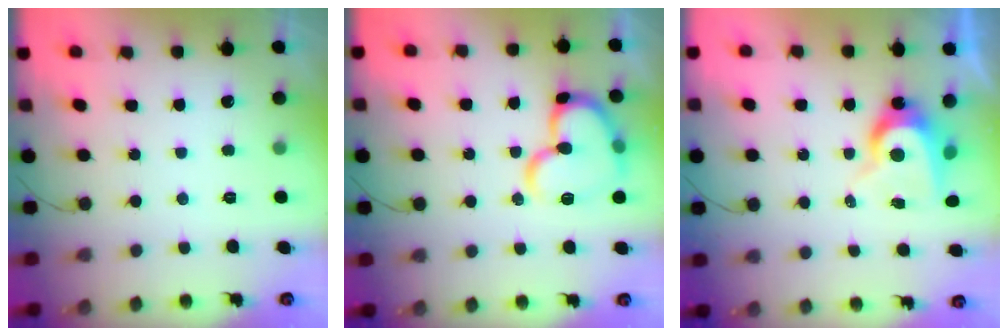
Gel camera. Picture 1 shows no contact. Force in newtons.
{"total": 16.0, "press": 15.9, "slide": 1.3}
{"total": 8.2, "press": 8.2, "slide": 0.6}